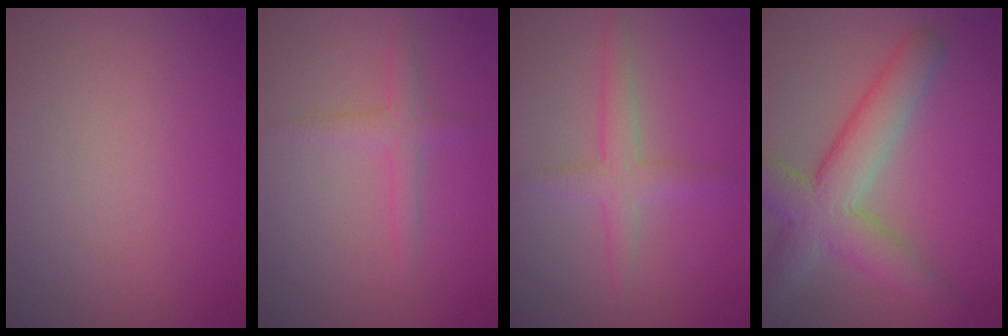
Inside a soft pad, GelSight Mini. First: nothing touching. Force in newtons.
{"total": 1.7, "press": 1.7, "slide": 0.1}
{"total": 2.6, "press": 2.6, "slide": 0.1}
{"total": 6.8, "press": 6.8, "slide": 0.5}